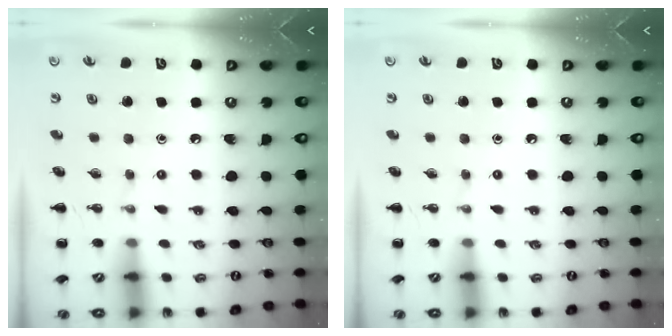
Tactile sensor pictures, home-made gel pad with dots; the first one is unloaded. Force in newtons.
{"total": 0.0}